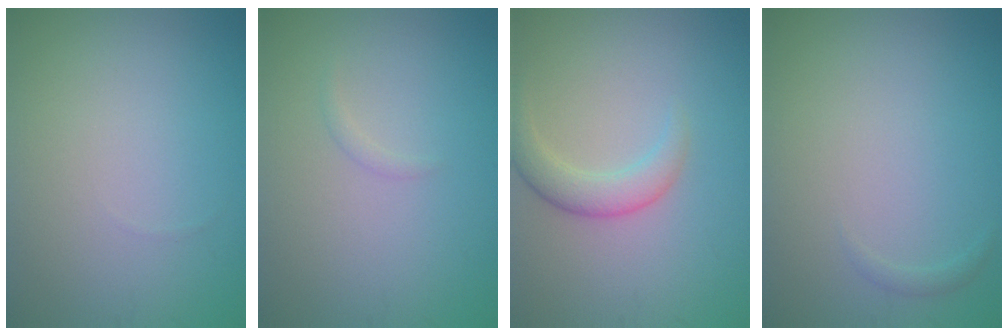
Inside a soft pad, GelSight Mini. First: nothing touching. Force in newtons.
{"total": 0.6, "press": 0.6, "slide": 0.0}
{"total": 2.7, "press": 2.7, "slide": 0.2}
{"total": 0.5, "press": 0.5, "slide": 0.0}